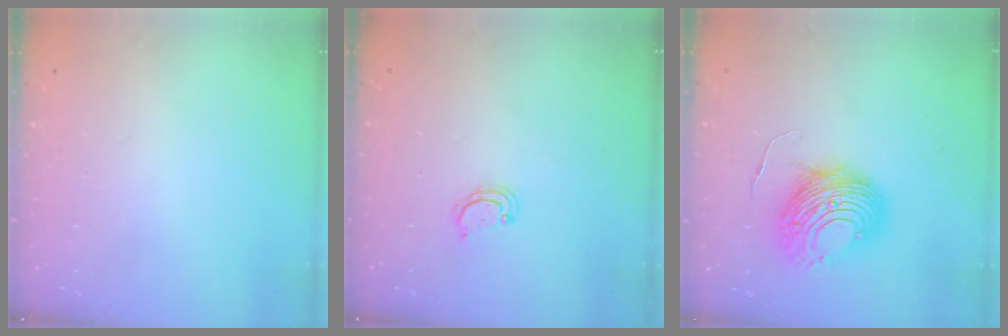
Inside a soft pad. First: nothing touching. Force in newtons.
{"total": 2.4, "press": 2.4, "slide": 0.2}
{"total": 12.1, "press": 12.1, "slide": 1.2}